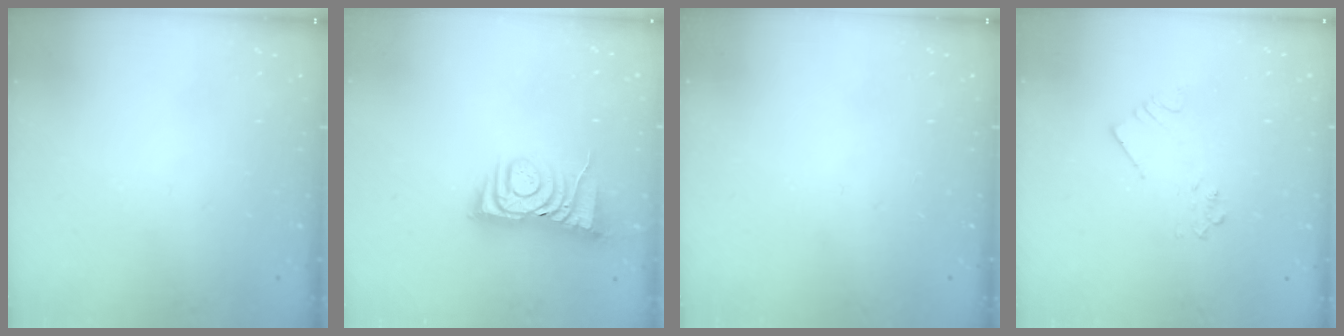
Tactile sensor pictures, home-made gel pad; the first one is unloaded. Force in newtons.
{"total": 7.3, "press": 7.2, "slide": 0.8}
{"total": 0.0}
{"total": 3.2, "press": 3.2, "slide": 0.2}